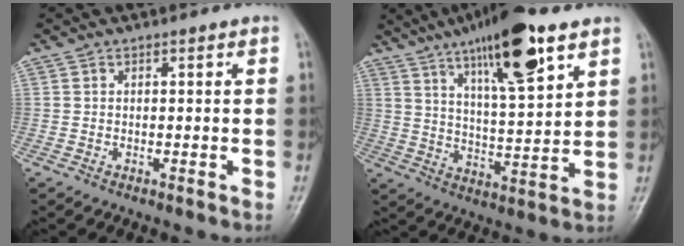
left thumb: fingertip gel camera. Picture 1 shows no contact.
{"total": 17.3, "force": [10.1, 4.0, 13.5], "torque": [-0.205, -0.040, 0.170]}